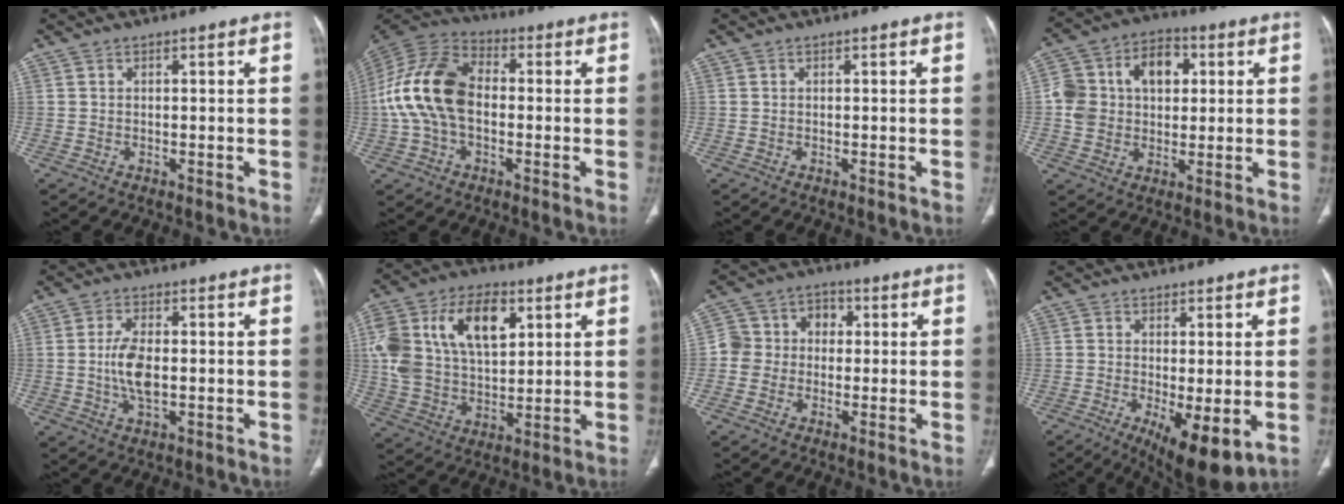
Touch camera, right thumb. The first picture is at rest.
{"total": 15.7, "force": [-0.8, 10.1, 11.9], "torque": [-0.241, 0.037, -0.021]}
{"total": 0.0}
{"total": 14.4, "force": [2.6, 10.8, 9.3], "torque": [-0.135, 0.020, 0.041]}
{"total": 6.9, "force": [-0.4, 3.4, 6.1], "torque": [-0.124, 0.000, -0.007]}
{"total": 20.6, "force": [6.7, 12.6, 14.9], "torque": [-0.277, 0.003, 0.121]}
{"total": 7.8, "force": [-0.1, 7.2, 3.1], "torque": [-0.026, 0.032, -0.012]}
{"total": 10.3, "force": [-3.0, 3.5, 9.2], "torque": [-0.142, -0.022, -0.037]}